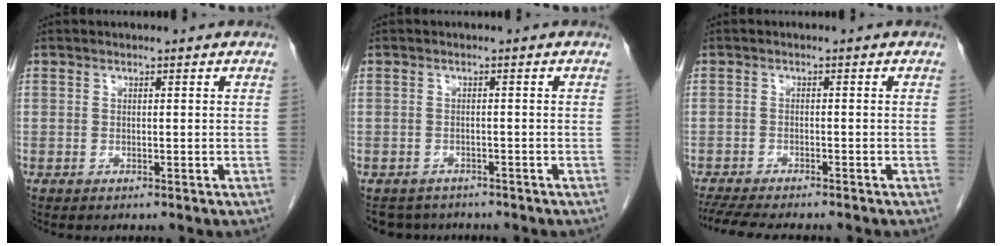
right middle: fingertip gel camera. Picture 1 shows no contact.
{"total": 4.6, "force": [-4.2, 2.0, 0.2], "torque": [0.003, -0.001, -0.059]}
{"total": 10.3, "force": [-9.0, 1.8, 4.8], "torque": [-0.075, -0.011, -0.133]}